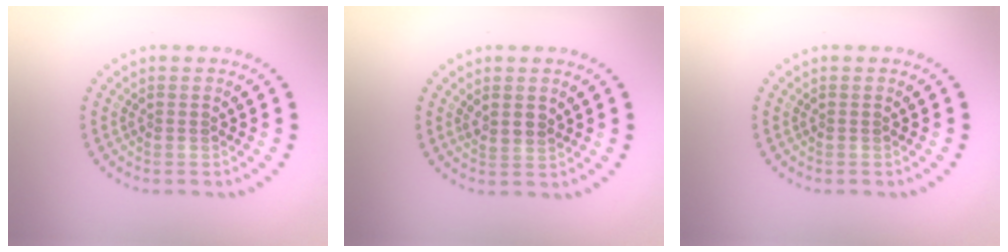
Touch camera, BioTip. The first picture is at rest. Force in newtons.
{"total": 1.2, "press": 0.9, "slide": 0.7}
{"total": 0.0}